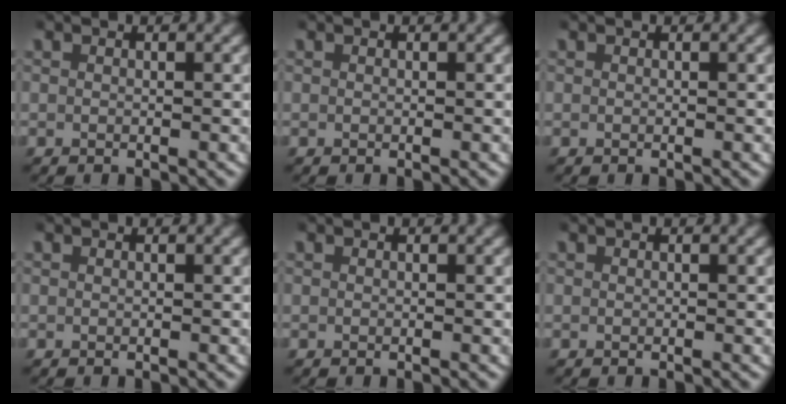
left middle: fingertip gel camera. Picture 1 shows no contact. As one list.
[{"total": 0.0}, {"total": 0.0}, {"total": 0.0}, {"total": 0.0}, {"total": 0.0}]